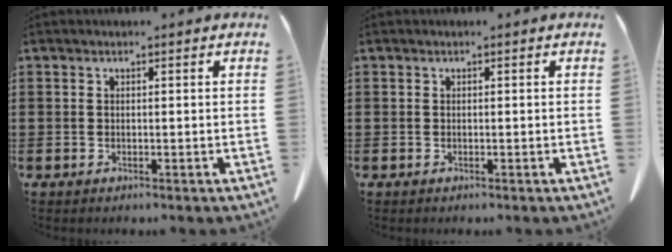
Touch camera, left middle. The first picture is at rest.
{"total": 0.0}